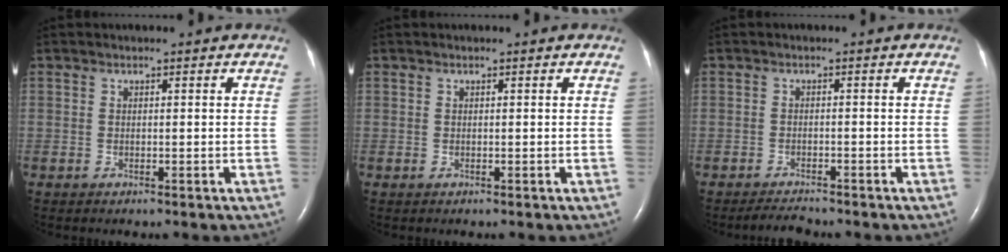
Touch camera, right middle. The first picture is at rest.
{"total": 0.0}
{"total": 2.5, "force": [-2.4, 0.1, 0.7], "torque": [-0.022, -0.012, -0.039]}